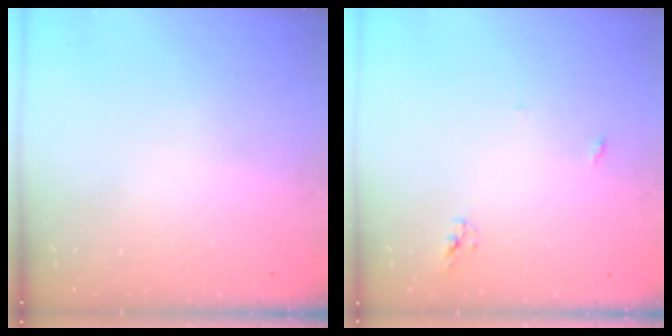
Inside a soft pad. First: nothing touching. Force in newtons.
{"total": 3.3, "press": 3.3, "slide": 0.2}